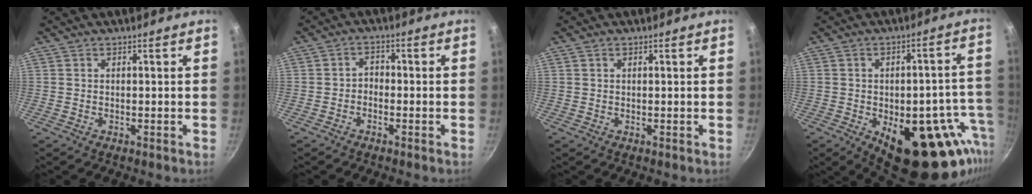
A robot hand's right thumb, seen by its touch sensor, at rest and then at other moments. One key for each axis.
{"total": 2.0, "fx": -1.2, "fy": 1.4, "fz": 0.9, "tx": -0.009, "ty": 0.018, "tz": -0.024}
{"total": 0.5, "fx": 0.3, "fy": 0.3, "fz": 0.3, "tx": -0.005, "ty": 0.003, "tz": 0.006}
{"total": 23.1, "fx": -8.4, "fy": 11.5, "fz": 18.3, "tx": -0.161, "ty": 0.013, "tz": -0.099}